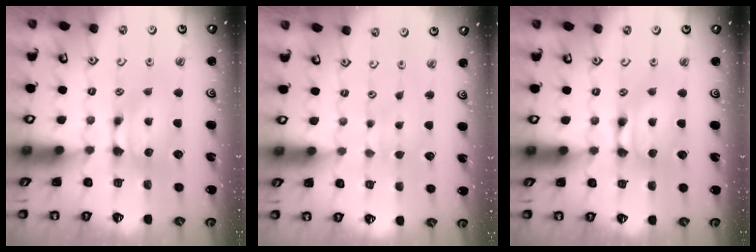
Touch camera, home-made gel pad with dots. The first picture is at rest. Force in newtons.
{"total": 2.6, "press": 2.6, "slide": 0.2}
{"total": 2.0, "press": 2.0, "slide": 0.1}